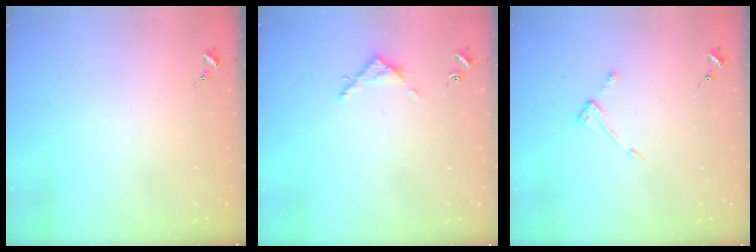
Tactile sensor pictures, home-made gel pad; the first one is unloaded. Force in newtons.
{"total": 4.0, "press": 4.0, "slide": 0.5}
{"total": 4.3, "press": 4.3, "slide": 0.5}